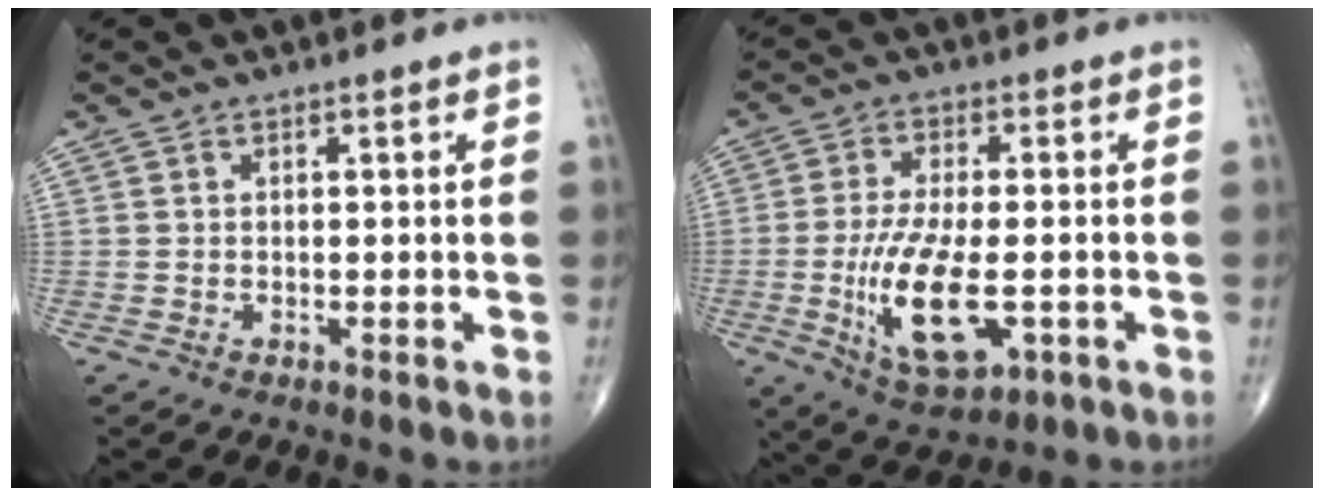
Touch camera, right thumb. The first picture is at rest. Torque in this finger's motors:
{"motor_torque": [3.82, 1.18, 1.27, -0.31, 0.53]}